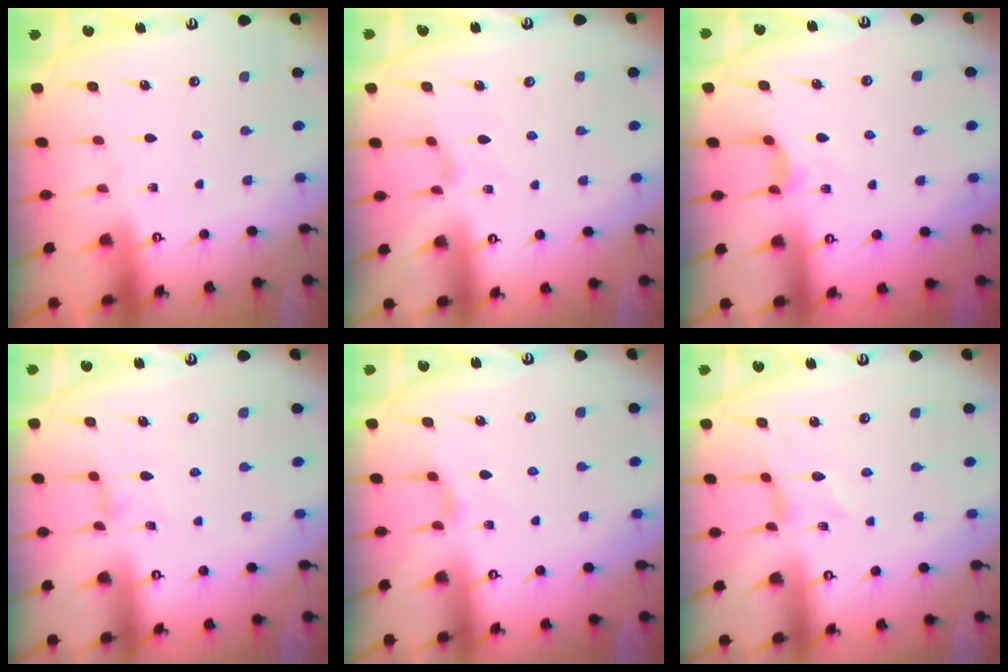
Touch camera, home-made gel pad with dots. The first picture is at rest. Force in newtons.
{"total": 0.0}
{"total": 4.1, "press": 4.1, "slide": 0.6}
{"total": 1.4, "press": 1.4, "slide": 0.4}
{"total": 3.0, "press": 2.9, "slide": 0.5}
{"total": 0.0}